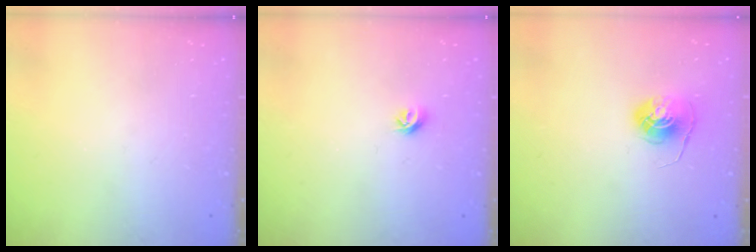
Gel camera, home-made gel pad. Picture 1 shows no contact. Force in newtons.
{"total": 5.4, "press": 5.3, "slide": 0.9}
{"total": 6.0, "press": 6.0, "slide": 0.4}